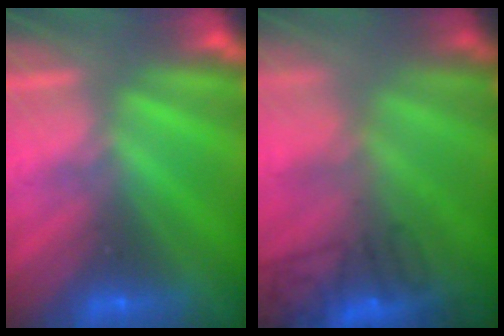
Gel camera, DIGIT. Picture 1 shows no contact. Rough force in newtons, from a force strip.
{"total": 9.0}